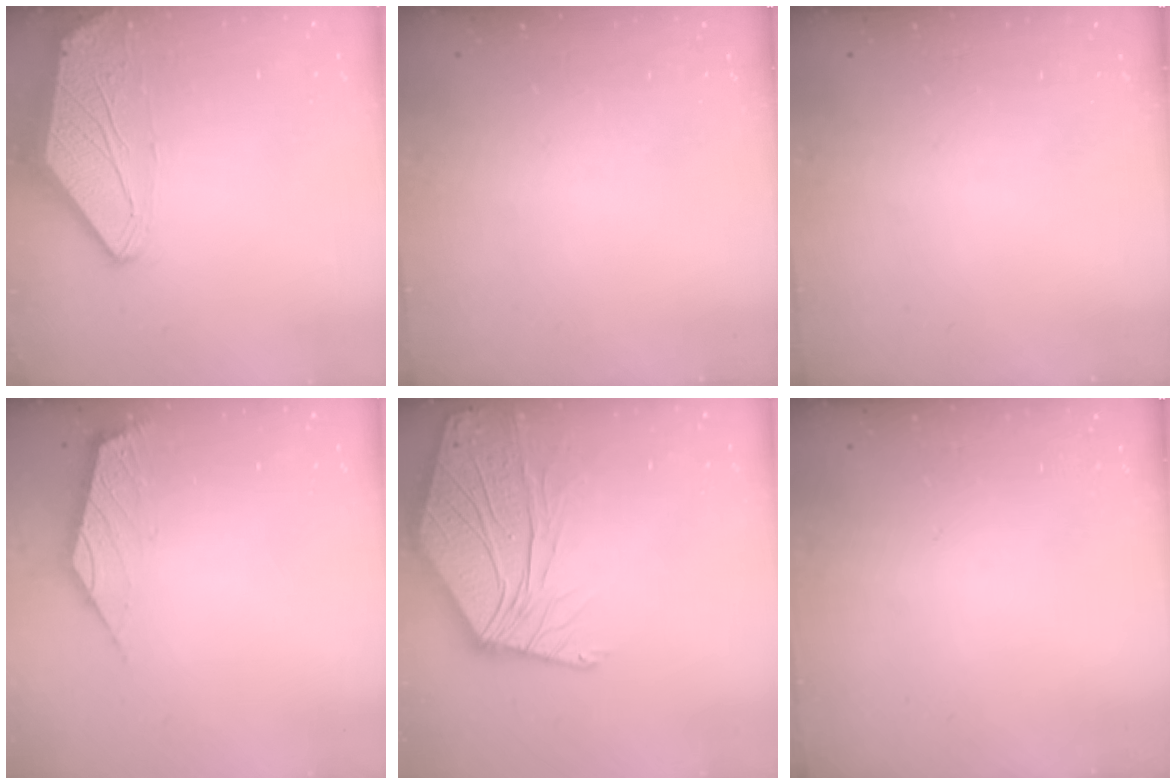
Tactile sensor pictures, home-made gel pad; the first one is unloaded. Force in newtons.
{"total": 0.0}
{"total": 0.0}
{"total": 2.6, "press": 2.5, "slide": 0.6}
{"total": 10.7, "press": 10.6, "slide": 1.8}
{"total": 0.0}